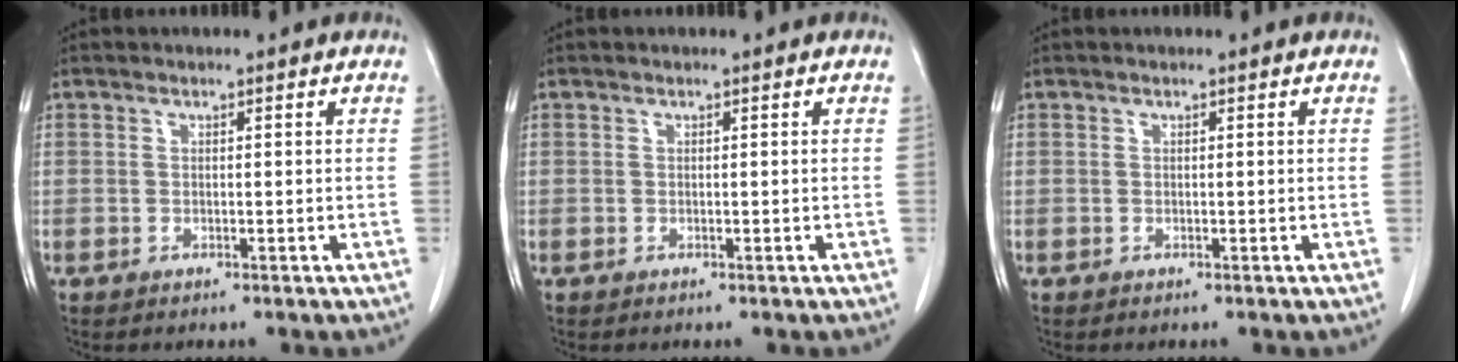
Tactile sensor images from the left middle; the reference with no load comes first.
{"total": 0.0}
{"total": 0.0}